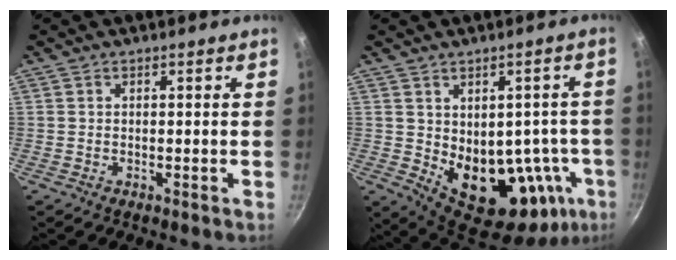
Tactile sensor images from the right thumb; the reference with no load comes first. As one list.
[{"total": 18.8, "force": [-2.8, 12.2, 14.0], "torque": [-0.129, -0.004, -0.009]}]